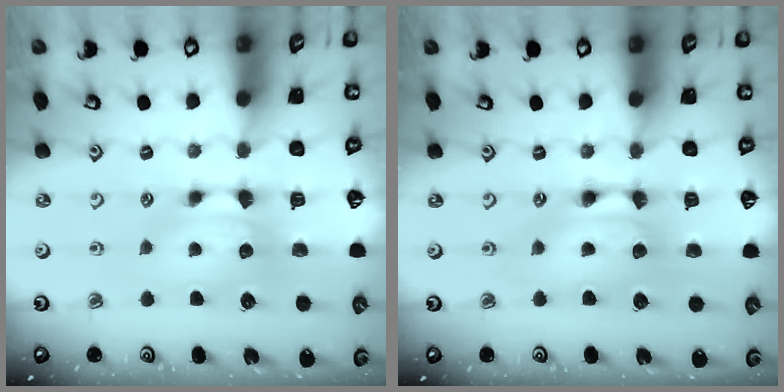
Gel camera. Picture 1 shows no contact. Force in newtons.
{"total": 1.9, "press": 1.9, "slide": 0.1}